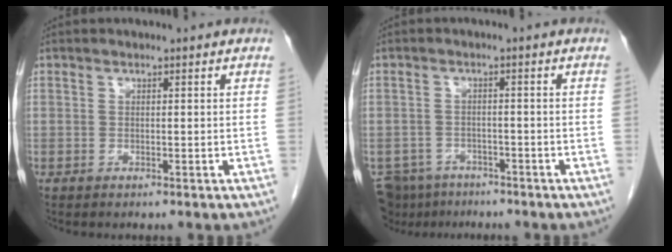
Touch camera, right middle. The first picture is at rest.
{"total": 5.9, "force": [-5.0, 3.1, 0.7], "torque": [-0.010, -0.005, -0.080]}